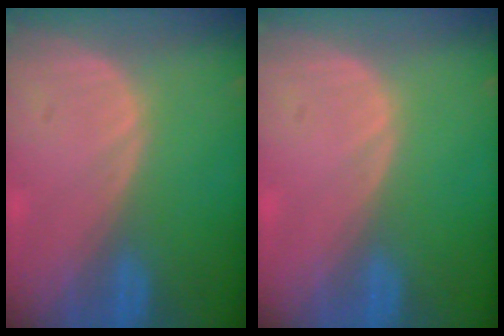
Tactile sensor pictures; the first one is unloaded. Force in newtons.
{"total": 0.0}